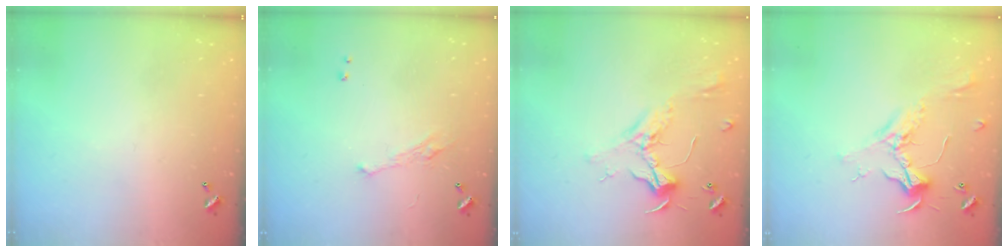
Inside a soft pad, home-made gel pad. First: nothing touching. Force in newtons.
{"total": 2.0, "press": 1.9, "slide": 0.7}
{"total": 2.3, "press": 2.1, "slide": 0.9}
{"total": 2.4, "press": 2.3, "slide": 0.8}